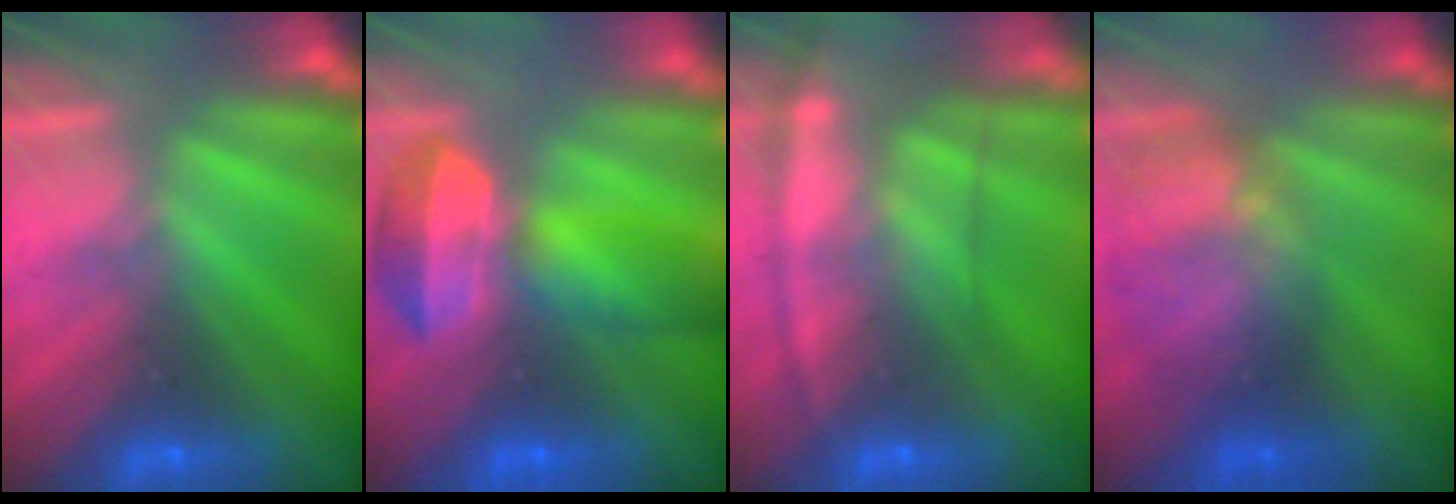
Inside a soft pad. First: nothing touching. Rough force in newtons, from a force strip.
{"total": 6.9}
{"total": 7.0}
{"total": 8.2}